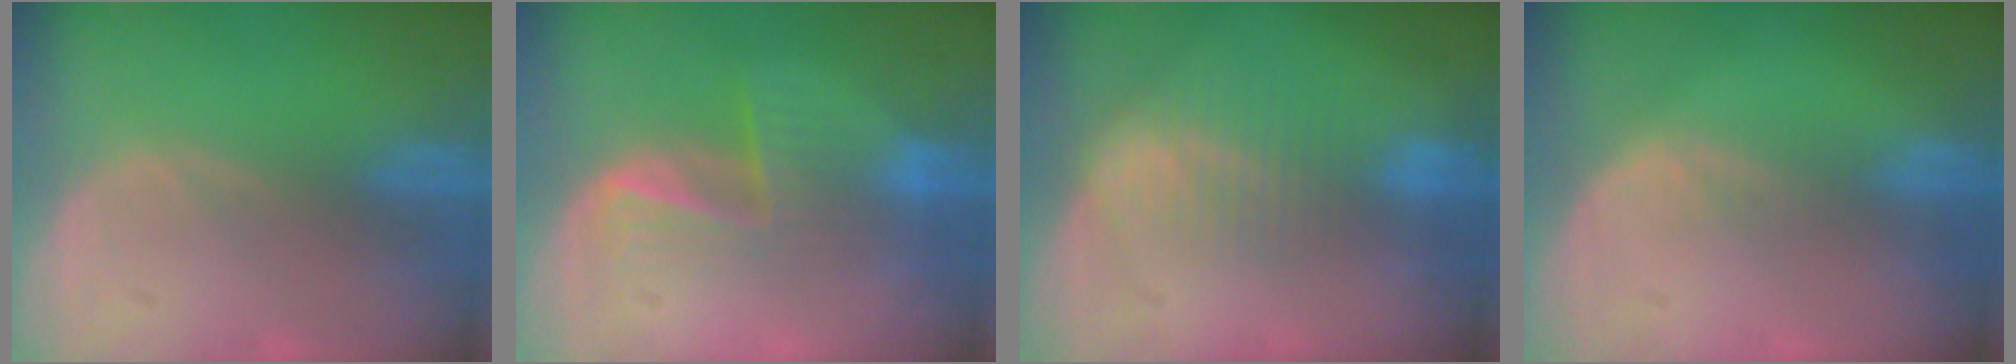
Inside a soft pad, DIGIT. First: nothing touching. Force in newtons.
{"total": 6.4, "press": 6.2, "slide": 1.9}
{"total": 7.2, "press": 6.1, "slide": 3.8}
{"total": 2.0, "press": 1.1, "slide": 1.7}